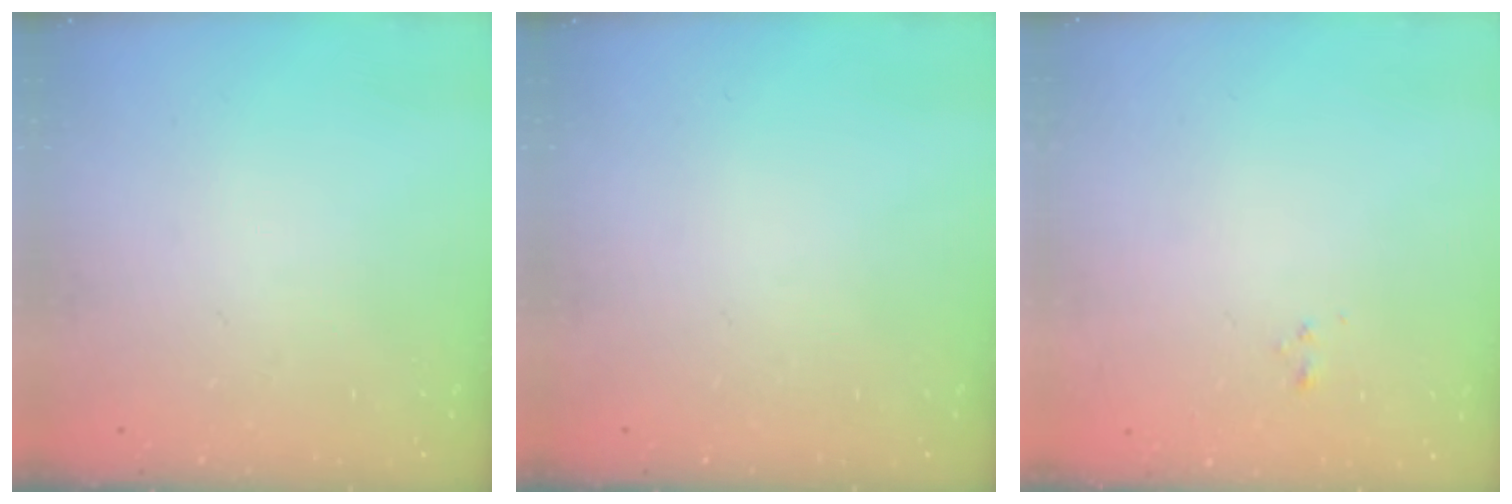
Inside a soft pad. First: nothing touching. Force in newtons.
{"total": 0.0}
{"total": 1.0, "press": 0.9, "slide": 0.4}